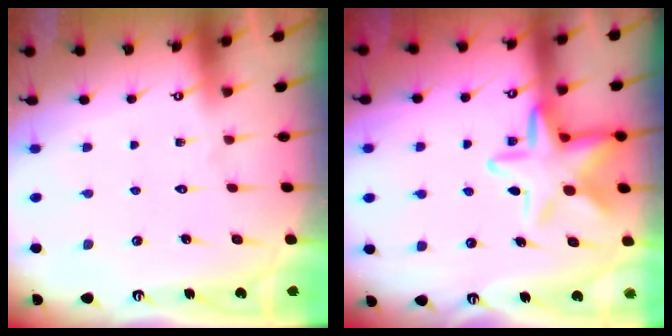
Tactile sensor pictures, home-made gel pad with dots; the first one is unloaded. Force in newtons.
{"total": 13.5, "press": 13.5, "slide": 1.2}